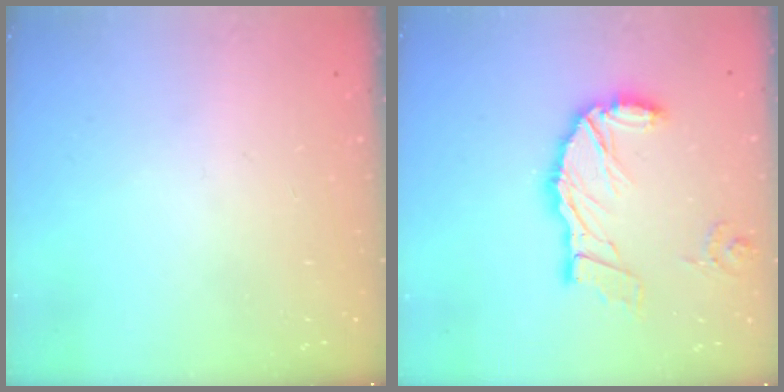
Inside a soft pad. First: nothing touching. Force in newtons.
{"total": 15.1, "press": 15.0, "slide": 1.6}